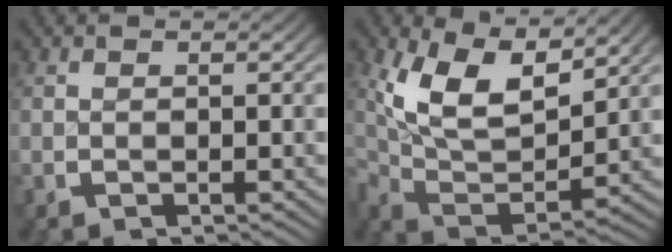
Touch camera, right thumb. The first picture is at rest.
{"total": 8.4, "force": [2.7, 4.7, 6.3], "torque": [-0.141, -0.019, 0.051]}